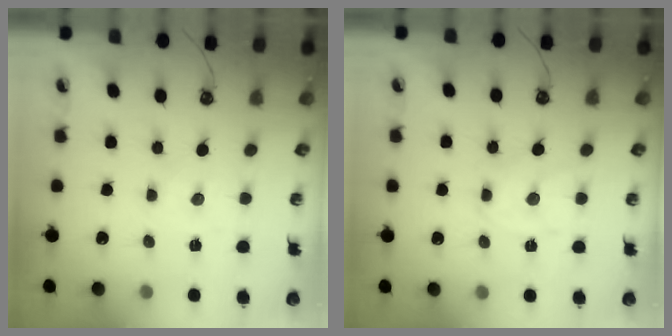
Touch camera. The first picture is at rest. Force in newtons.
{"total": 5.7, "press": 5.7, "slide": 0.4}